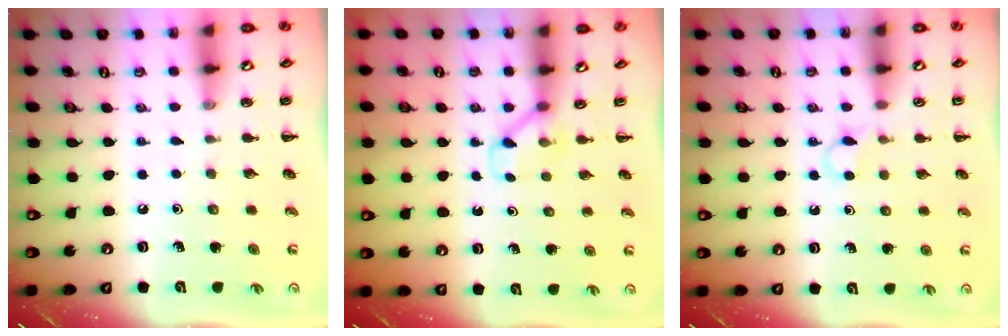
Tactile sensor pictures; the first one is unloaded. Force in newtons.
{"total": 2.8, "press": 2.6, "slide": 0.9}
{"total": 3.3, "press": 3.2, "slide": 0.9}